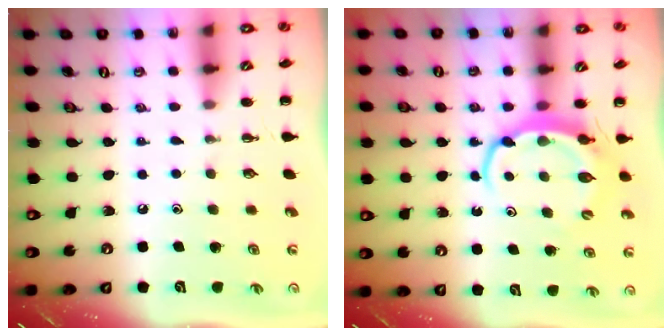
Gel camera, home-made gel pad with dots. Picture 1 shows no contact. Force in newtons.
{"total": 6.2, "press": 6.1, "slide": 0.8}